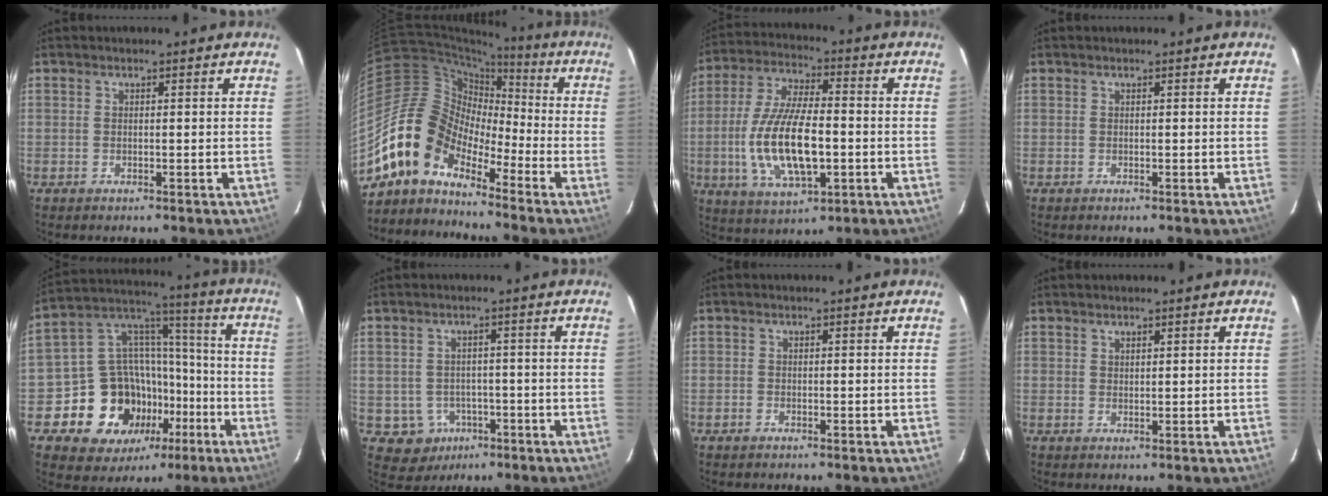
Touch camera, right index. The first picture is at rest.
{"total": 12.1, "force": [-9.1, 6.6, 4.5], "torque": [-0.081, 0.031, -0.193]}
{"total": 16.3, "force": [-3.0, 6.2, 14.8], "torque": [-0.304, -0.007, -0.050]}
{"total": 0.0}
{"total": 18.9, "force": [-8.1, 15.1, 7.9], "torque": [-0.172, 0.057, -0.104]}
{"total": 6.1, "force": [-2.5, 5.5, 0.9], "torque": [-0.031, 0.017, -0.021]}
{"total": 0.9, "force": [-0.6, 0.6, 0.1], "torque": [-0.003, 0.002, -0.012]}
{"total": 1.0, "force": [0.9, 0.3, 0.4], "torque": [-0.005, 0.001, 0.016]}